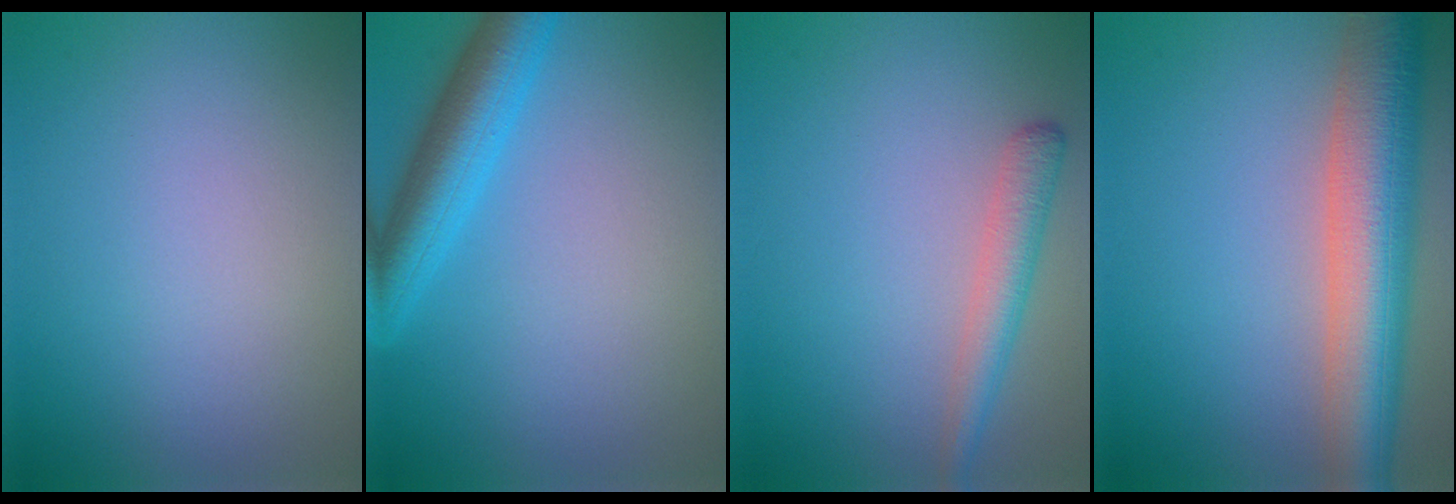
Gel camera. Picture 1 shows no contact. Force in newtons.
{"total": 5.3, "press": 5.3, "slide": 0.3}
{"total": 2.8, "press": 2.8, "slide": 0.2}
{"total": 9.5, "press": 9.5, "slide": 0.7}